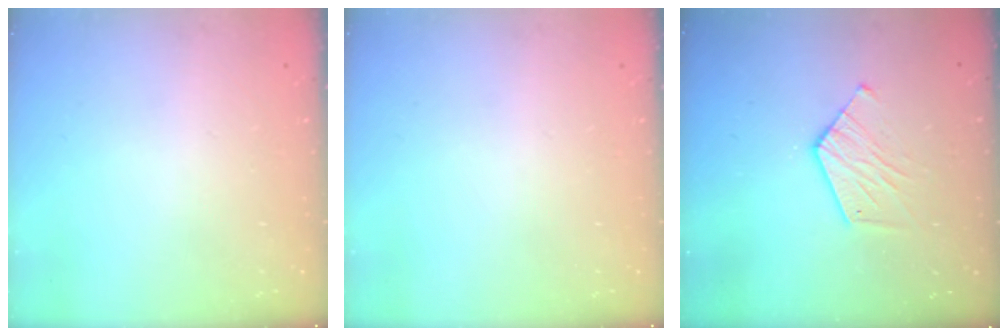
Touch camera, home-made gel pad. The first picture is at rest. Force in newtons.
{"total": 0.0}
{"total": 8.5, "press": 8.5, "slide": 0.1}